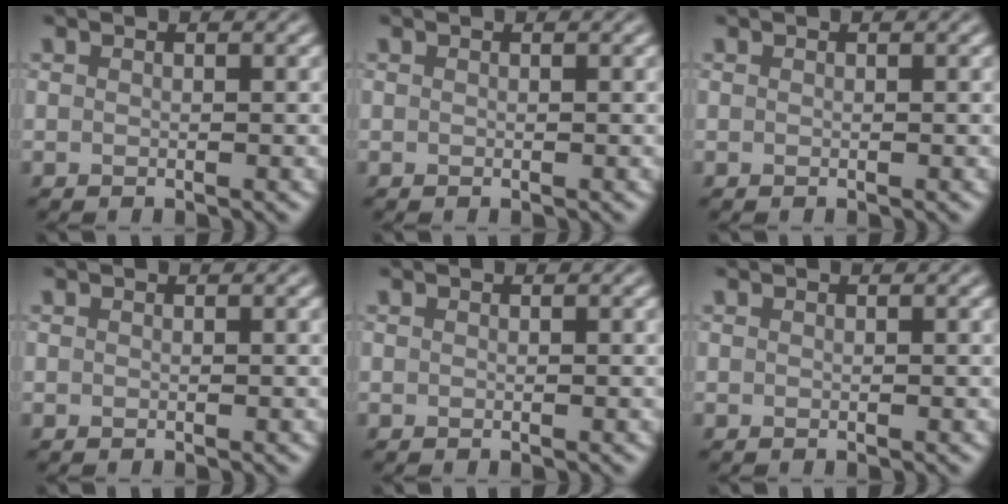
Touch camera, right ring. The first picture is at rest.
{"total": 0.0}
{"total": 0.0}
{"total": 0.0}
{"total": 0.0}
{"total": 0.0}